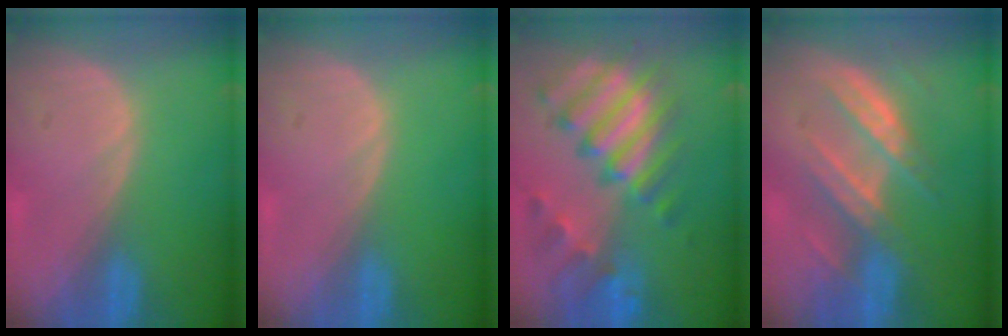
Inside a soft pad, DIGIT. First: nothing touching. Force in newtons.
{"total": 0.0}
{"total": 11.5, "press": 9.9, "slide": 5.9}
{"total": 7.4, "press": 7.2, "slide": 1.9}